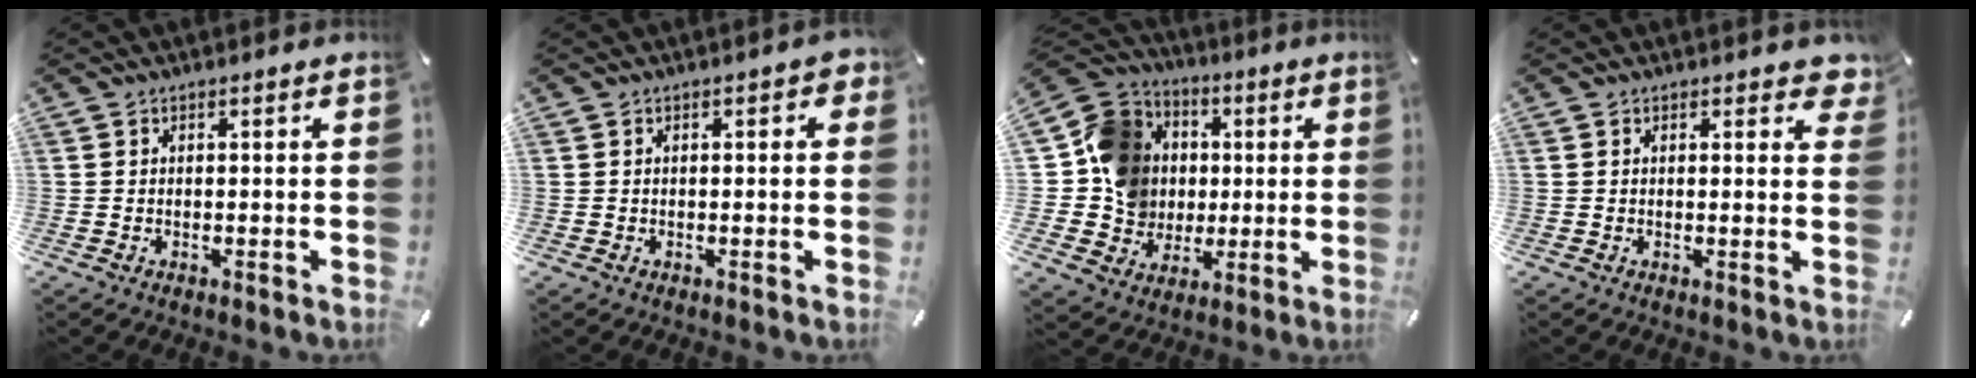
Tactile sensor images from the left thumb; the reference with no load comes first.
{"total": 1.4, "force": [-0.1, 1.0, 1.0], "torque": [-0.009, 0.004, -0.005]}
{"total": 14.9, "force": [0.8, 14.2, 4.4], "torque": [-0.067, 0.009, 0.024]}
{"total": 2.2, "force": [1.5, 1.0, 1.2], "torque": [-0.005, -0.006, 0.021]}